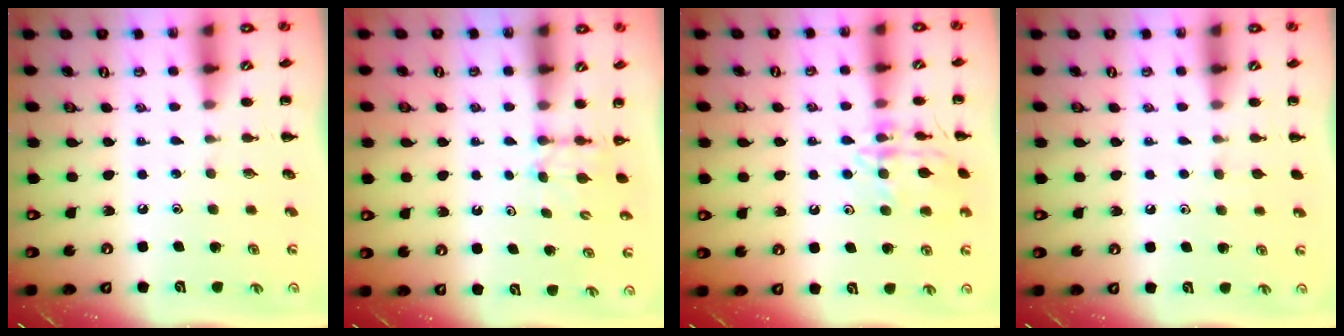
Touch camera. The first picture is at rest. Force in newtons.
{"total": 2.8, "press": 2.6, "slide": 1.1}
{"total": 14.4, "press": 14.4, "slide": 1.0}
{"total": 2.3, "press": 2.0, "slide": 1.1}